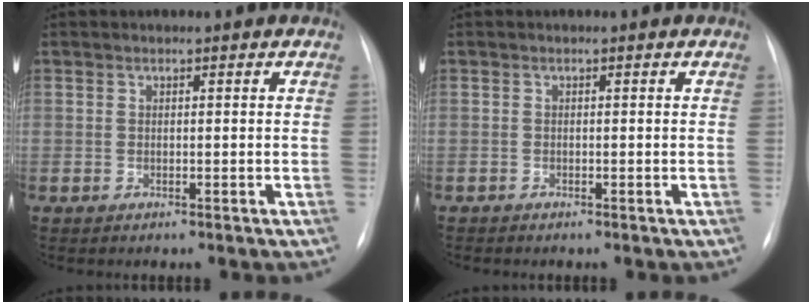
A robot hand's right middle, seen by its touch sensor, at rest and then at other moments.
{"total": 0.0}